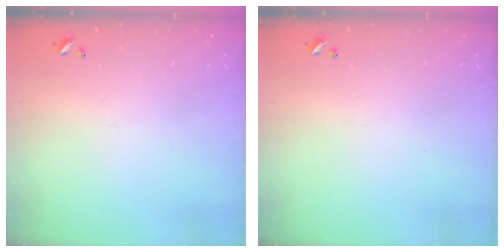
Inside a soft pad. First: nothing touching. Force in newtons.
{"total": 0.0}